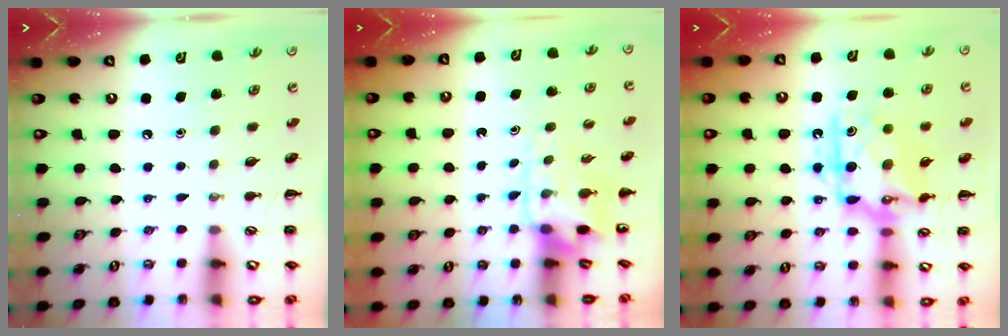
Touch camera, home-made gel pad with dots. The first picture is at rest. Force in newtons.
{"total": 4.4, "press": 4.3, "slide": 1.0}
{"total": 15.3, "press": 15.3, "slide": 0.7}